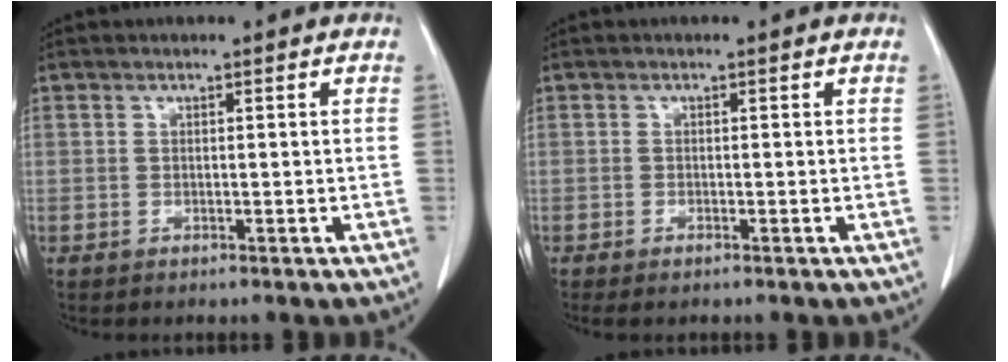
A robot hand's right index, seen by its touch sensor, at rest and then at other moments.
{"total": 0.9, "force": [-0.7, 0.1, 0.6], "torque": [-0.011, -0.002, -0.008]}